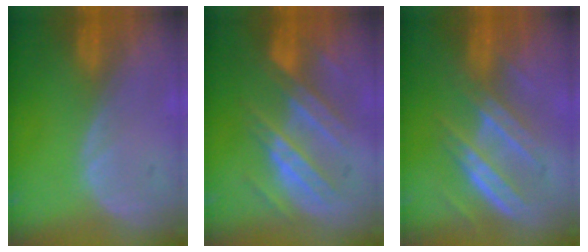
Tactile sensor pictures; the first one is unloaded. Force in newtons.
{"total": 8.1, "press": 8.0, "slide": 1.3}
{"total": 7.7, "press": 6.9, "slide": 3.5}